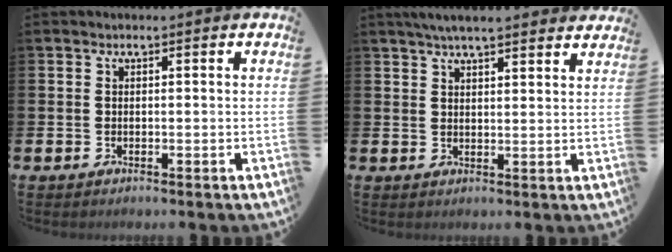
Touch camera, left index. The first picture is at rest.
{"total": 4.6, "force": [4.3, 0.5, 1.6], "torque": [-0.039, -0.010, 0.077]}